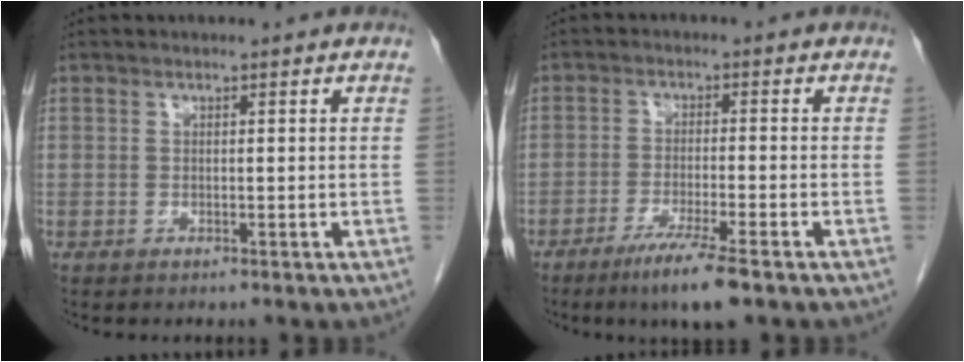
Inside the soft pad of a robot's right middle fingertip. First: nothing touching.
{"total": 7.0, "force": [-4.6, -0.1, 5.3], "torque": [-0.094, -0.019, -0.080]}